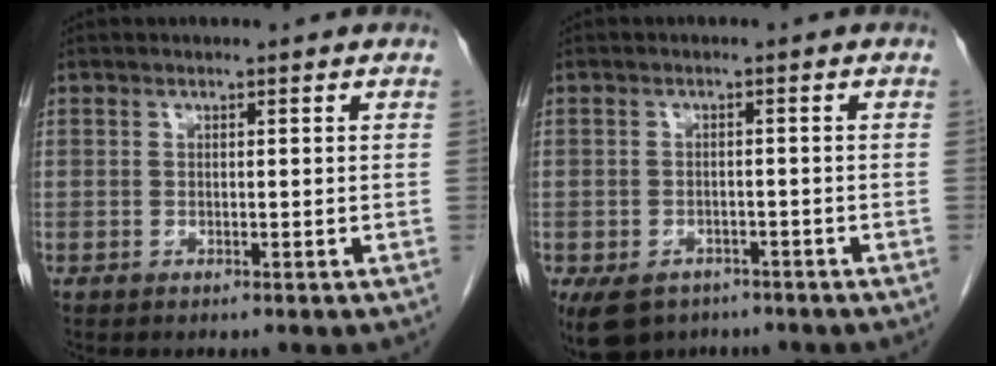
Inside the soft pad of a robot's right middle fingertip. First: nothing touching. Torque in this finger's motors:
{"motor_torque": [0.71, -0.51, 0.32, 0.07]}